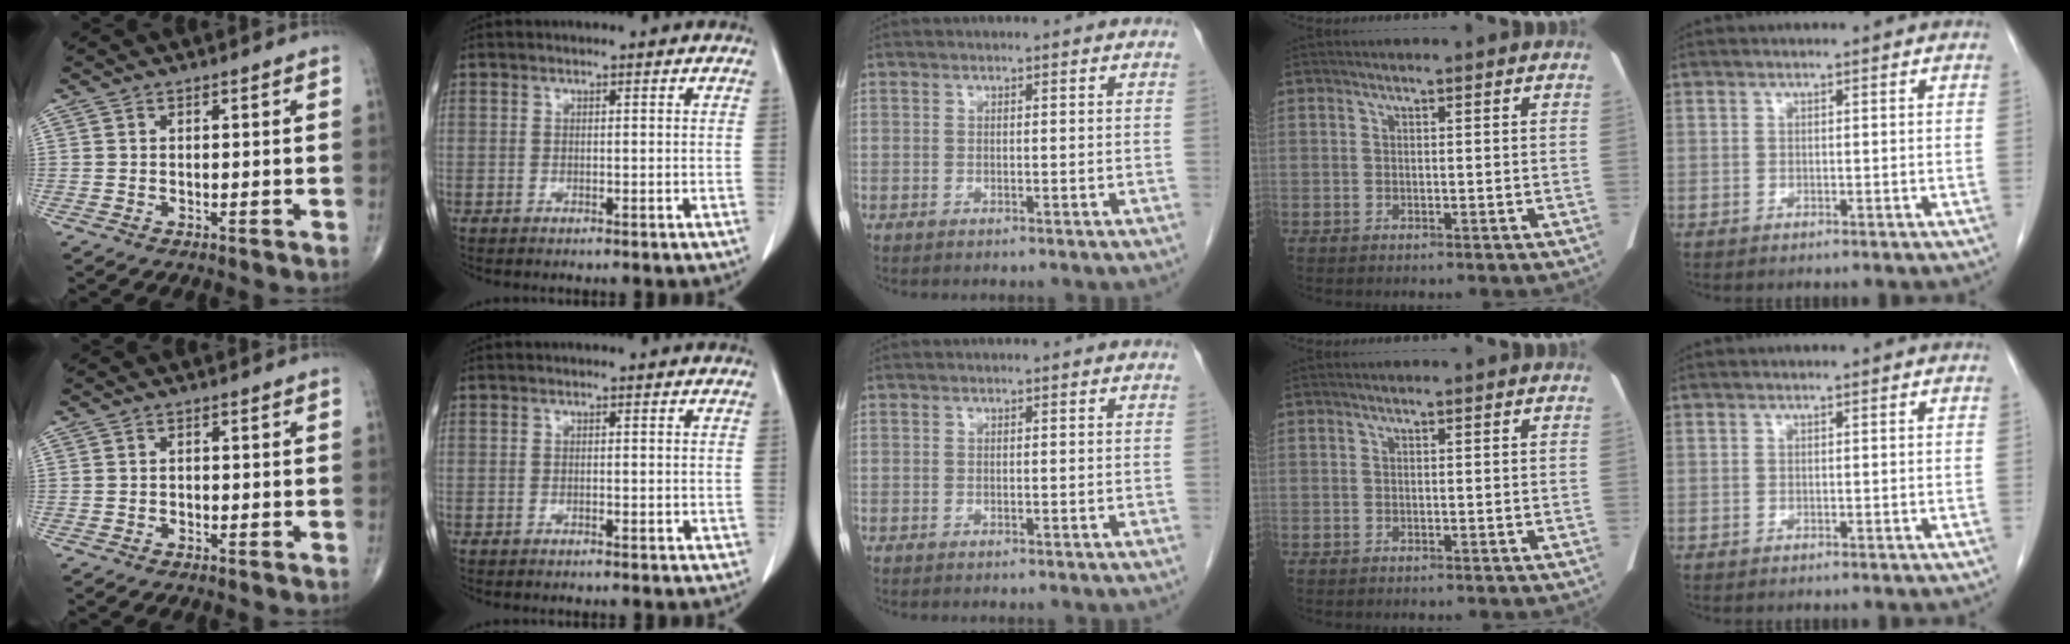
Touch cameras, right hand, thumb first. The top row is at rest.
{"thumb": {"total": 0.6, "force": [-0.3, 0.5, 0.2], "torque": [0.004, 0.003, -0.009]}, "index": {"total": 0.8, "force": [-0.2, 0.4, 0.6], "torque": [-0.012, 0.001, -0.001]}}